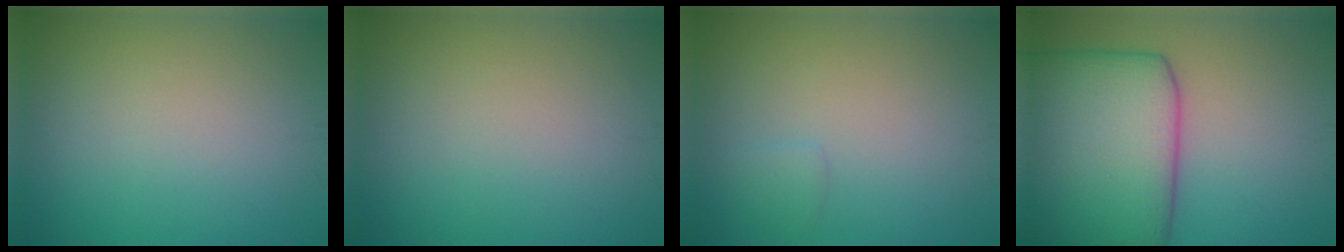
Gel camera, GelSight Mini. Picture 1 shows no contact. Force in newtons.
{"total": 0.0}
{"total": 0.8, "press": 0.8, "slide": 0.1}
{"total": 13.4, "press": 13.4, "slide": 0.4}